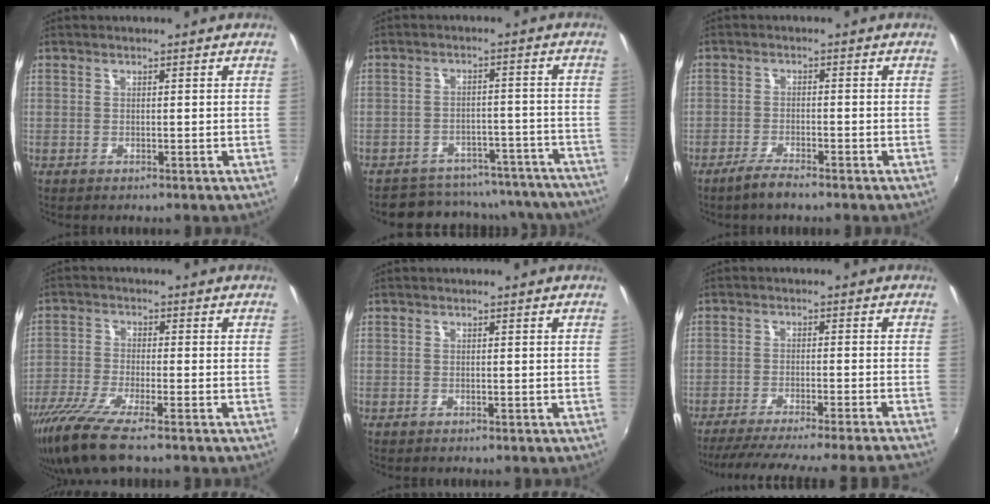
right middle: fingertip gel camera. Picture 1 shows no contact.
{"total": 21.0, "force": [-18.8, 7.8, 5.3], "torque": [-0.102, 0.042, -0.217]}
{"total": 3.7, "force": [-3.0, 0.6, 2.0], "torque": [-0.058, -0.003, -0.060]}
{"total": 10.1, "force": [-7.7, 1.0, 6.4], "torque": [-0.149, -0.035, -0.146]}
{"total": 0.0}
{"total": 18.4, "force": [-16.7, -1.6, 7.7], "torque": [-0.139, -0.019, -0.246]}